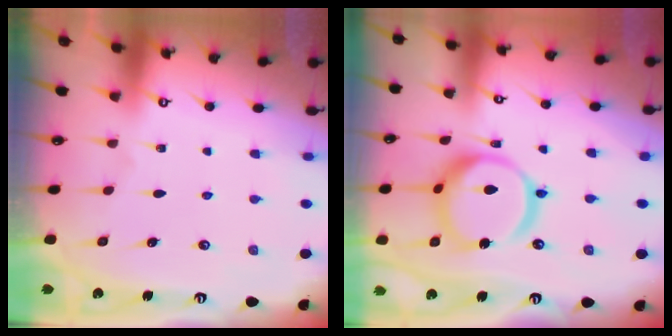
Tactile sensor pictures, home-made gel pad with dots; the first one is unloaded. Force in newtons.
{"total": 15.6, "press": 15.5, "slide": 1.7}